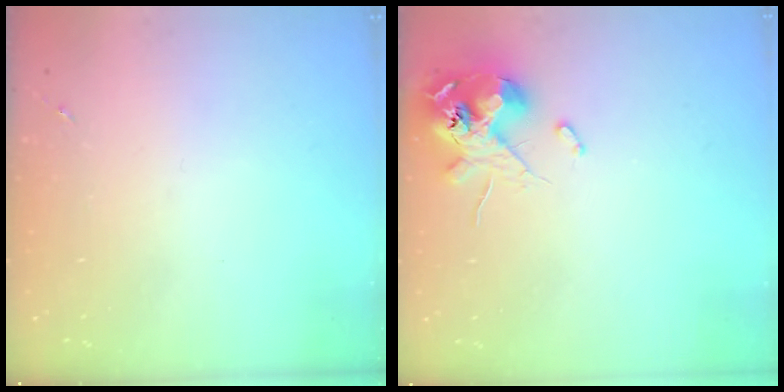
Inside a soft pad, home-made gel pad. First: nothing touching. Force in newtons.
{"total": 12.1, "press": 11.9, "slide": 2.2}